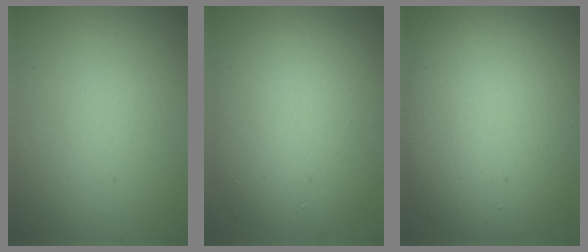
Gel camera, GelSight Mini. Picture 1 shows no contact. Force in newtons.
{"total": 9.4, "press": 9.3, "slide": 0.6}
{"total": 13.1, "press": 13.1, "slide": 0.3}